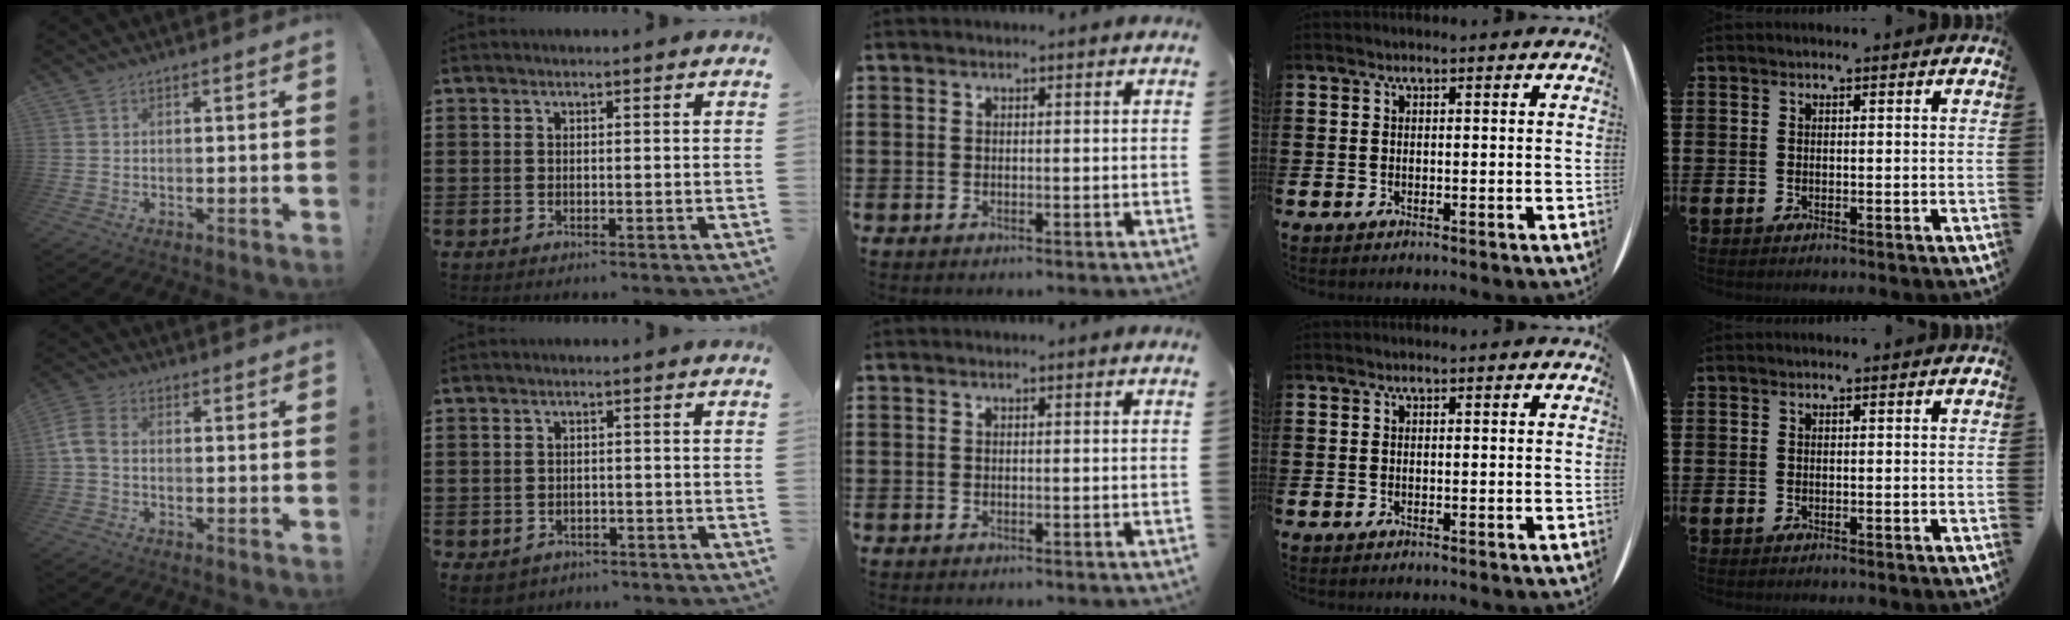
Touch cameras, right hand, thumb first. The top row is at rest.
{"thumb": {"total": 6.1, "force": [0.0, 4.1, 4.4], "torque": [-0.095, 0.006, 0.005]}, "index": {"total": 1.8, "force": [-1.6, 0.9, 0.2], "torque": [-0.017, 0.001, -0.037]}}